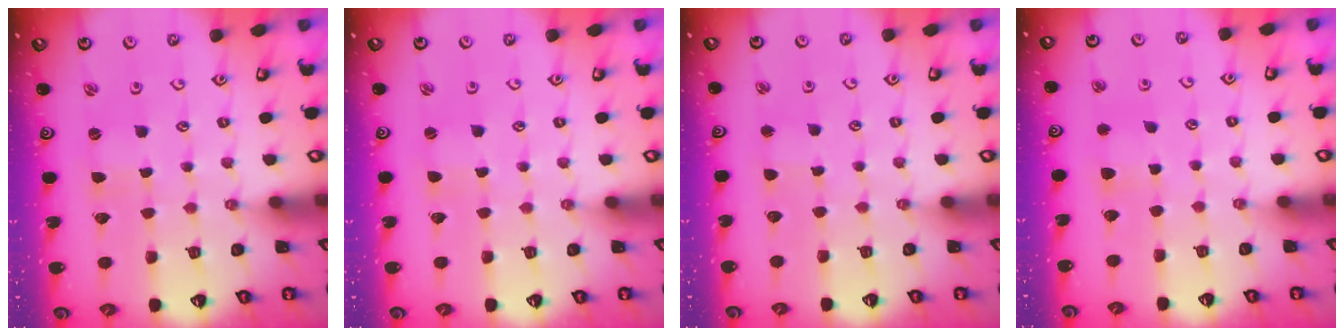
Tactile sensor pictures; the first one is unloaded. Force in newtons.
{"total": 1.5, "press": 1.4, "slide": 0.3}
{"total": 1.8, "press": 1.8, "slide": 0.2}
{"total": 3.5, "press": 3.5, "slide": 0.4}